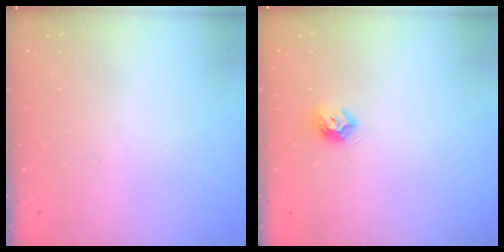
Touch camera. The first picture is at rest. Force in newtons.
{"total": 7.3, "press": 7.2, "slide": 0.9}